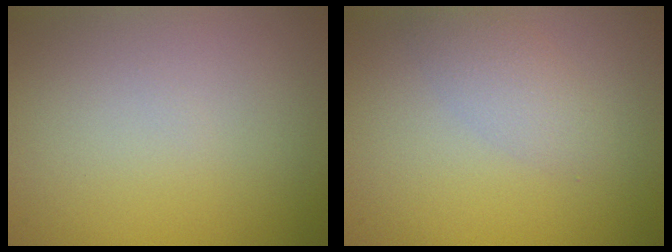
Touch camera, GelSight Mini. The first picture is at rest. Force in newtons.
{"total": 2.3, "press": 2.3, "slide": 0.0}